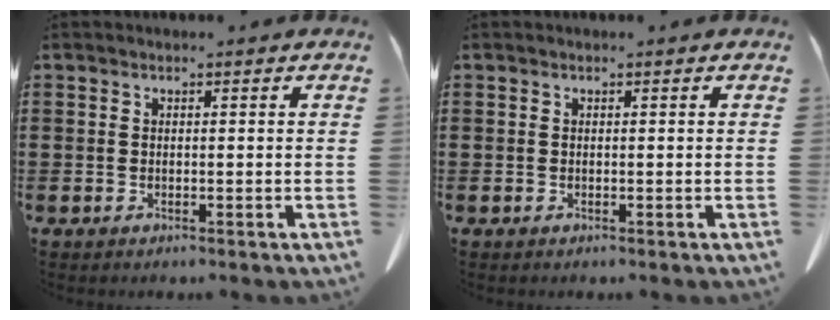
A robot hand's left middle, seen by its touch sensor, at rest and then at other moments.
{"total": 0.0}